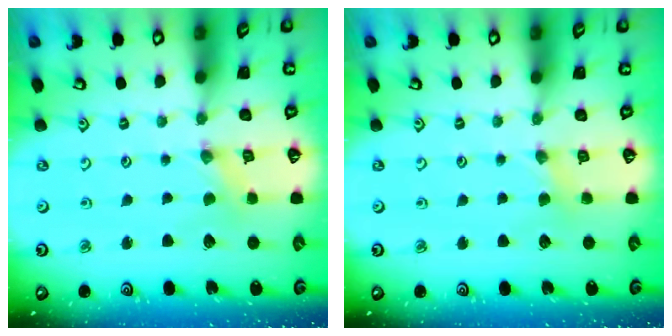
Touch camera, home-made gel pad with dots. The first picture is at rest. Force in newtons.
{"total": 2.2, "press": 2.2, "slide": 0.4}